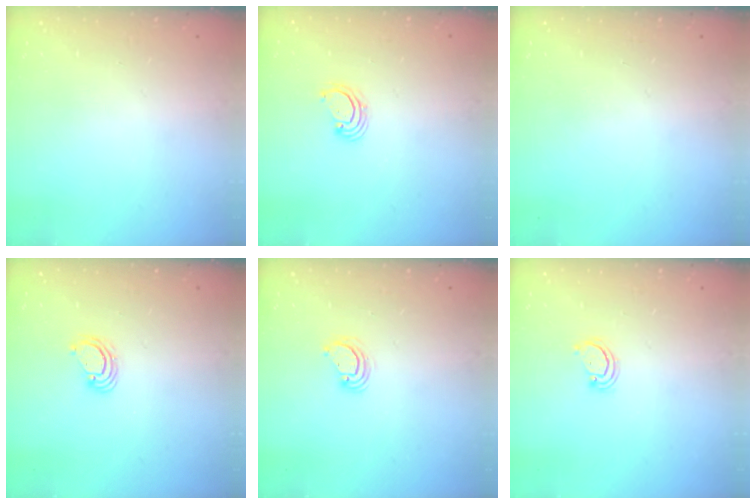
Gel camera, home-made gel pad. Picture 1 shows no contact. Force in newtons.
{"total": 2.8, "press": 2.8, "slide": 0.3}
{"total": 0.0}
{"total": 4.0, "press": 3.9, "slide": 0.3}
{"total": 3.7, "press": 3.7, "slide": 0.3}
{"total": 2.6, "press": 2.6, "slide": 0.3}